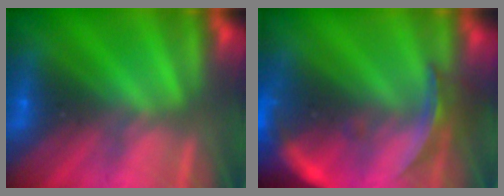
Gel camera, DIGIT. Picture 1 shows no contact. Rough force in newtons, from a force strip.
{"total": 9.0}